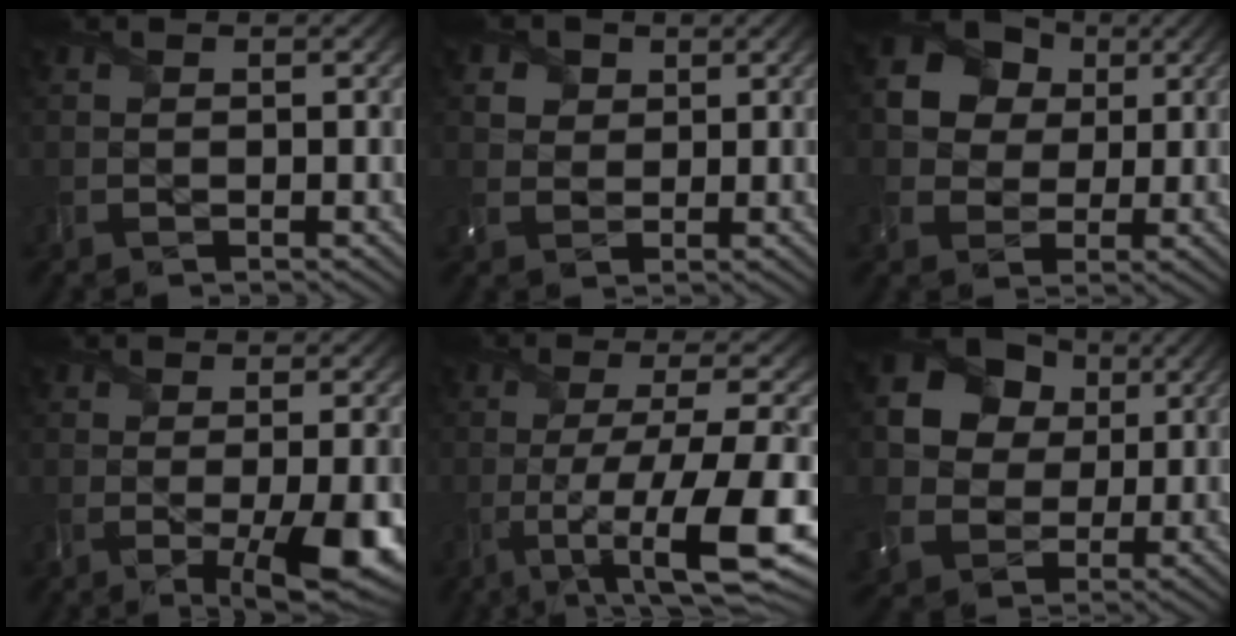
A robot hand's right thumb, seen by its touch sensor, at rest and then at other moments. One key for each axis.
{"total": 3.4, "fx": 1.8, "fy": 2.7, "fz": 1.1, "tx": -0.041, "ty": -0.007, "tz": 0.038}
{"total": 12.9, "fx": 4.3, "fy": 10.9, "fz": 5.4, "tx": -0.168, "ty": 0.034, "tz": 0.082}
{"total": 9.0, "fx": -2.3, "fy": 2.4, "fz": 8.4, "tx": -0.120, "ty": -0.012, "tz": -0.023}
{"total": 14.2, "fx": -4.5, "fy": 3.5, "fz": 13.1, "tx": -0.212, "ty": -0.008, "tz": -0.065}
{"total": 16.8, "fx": 4.6, "fy": 14.7, "fz": 6.7, "tx": -0.224, "ty": 0.031, "tz": 0.073}